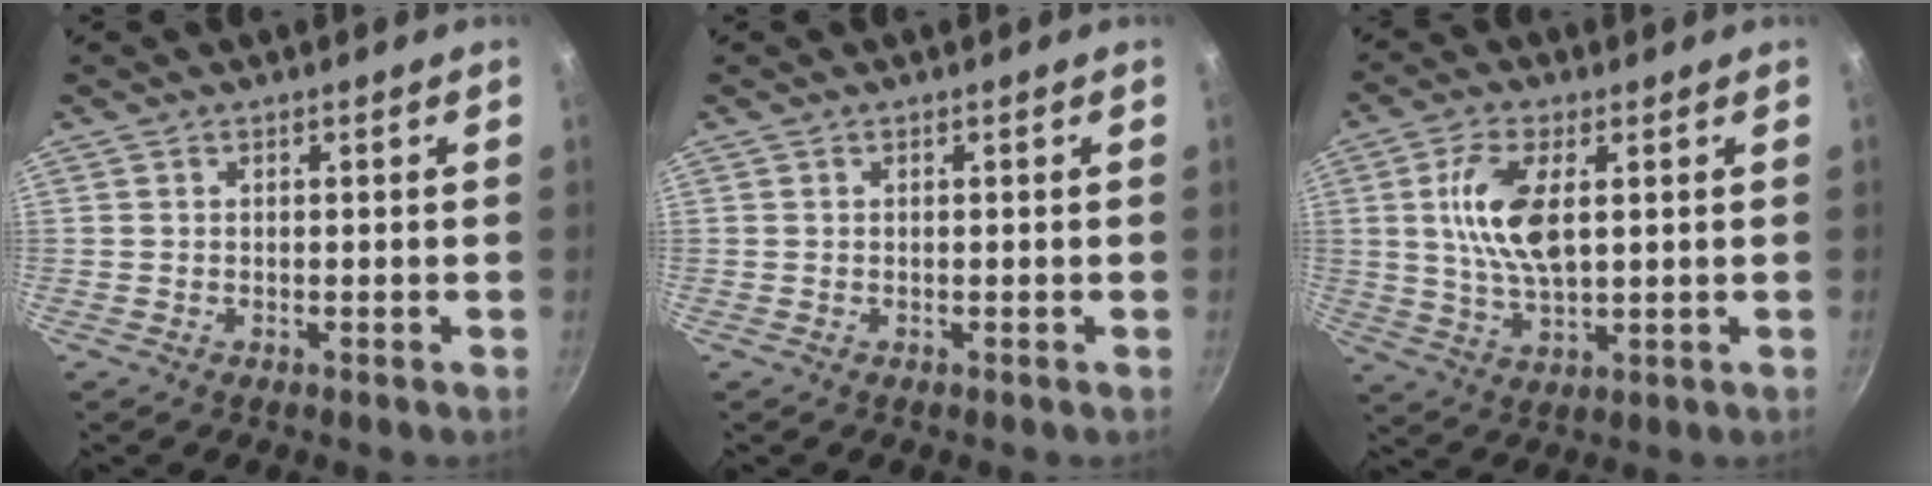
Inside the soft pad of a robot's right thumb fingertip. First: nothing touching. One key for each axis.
{"total": 0.0}
{"total": 10.8, "fx": 2.2, "fy": 5.0, "fz": 9.3, "tx": -0.178, "ty": -0.006, "tz": 0.044}